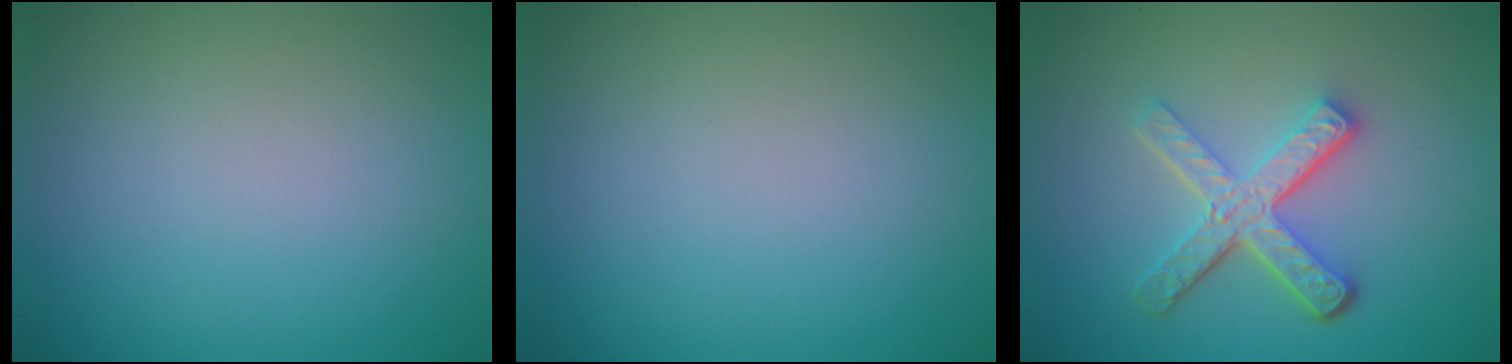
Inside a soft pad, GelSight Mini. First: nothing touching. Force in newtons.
{"total": 0.0}
{"total": 5.1, "press": 3.7, "slide": 3.5}